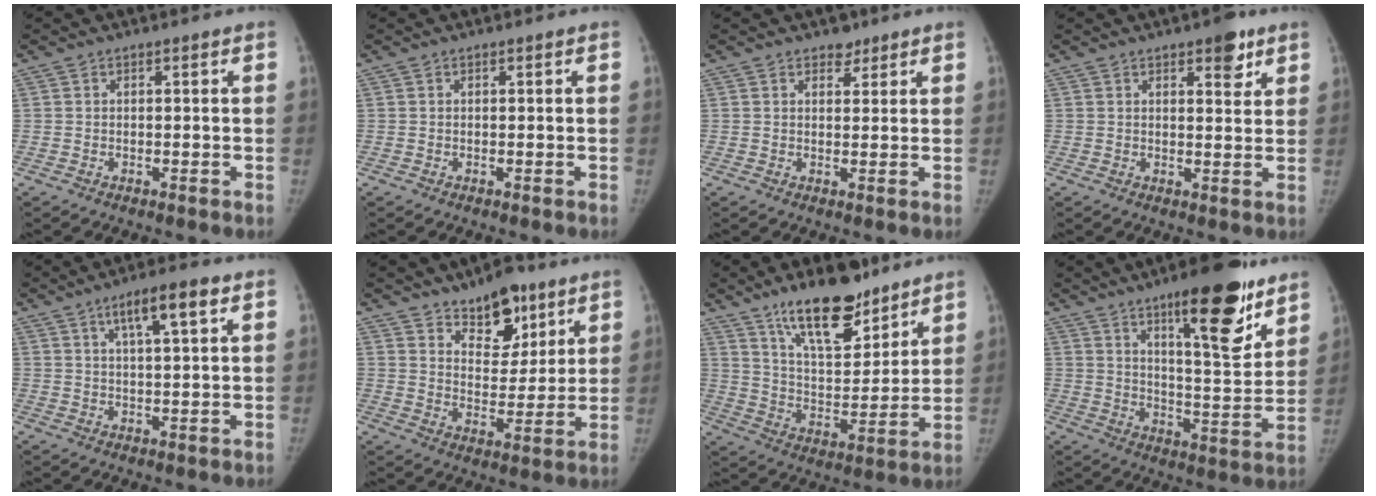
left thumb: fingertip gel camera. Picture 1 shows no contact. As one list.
[{"total": 0.0}, {"total": 2.6, "force": [1.9, 1.6, 0.7], "torque": [0.007, -0.011, 0.026]}, {"total": 5.5, "force": [3.3, 2.3, 3.7], "torque": [-0.029, -0.016, 0.040]}, {"total": 7.7, "force": [3.8, 1.6, 6.5], "torque": [-0.106, -0.005, 0.063]}, {"total": 12.0, "force": [8.1, 6.2, 6.3], "torque": [-0.056, -0.054, 0.131]}, {"total": 17.6, "force": [12.6, 6.5, 10.4], "torque": [-0.129, -0.080, 0.218]}, {"total": 19.2, "force": [11.8, 5.2, 14.2], "torque": [-0.168, -0.072, 0.179]}]